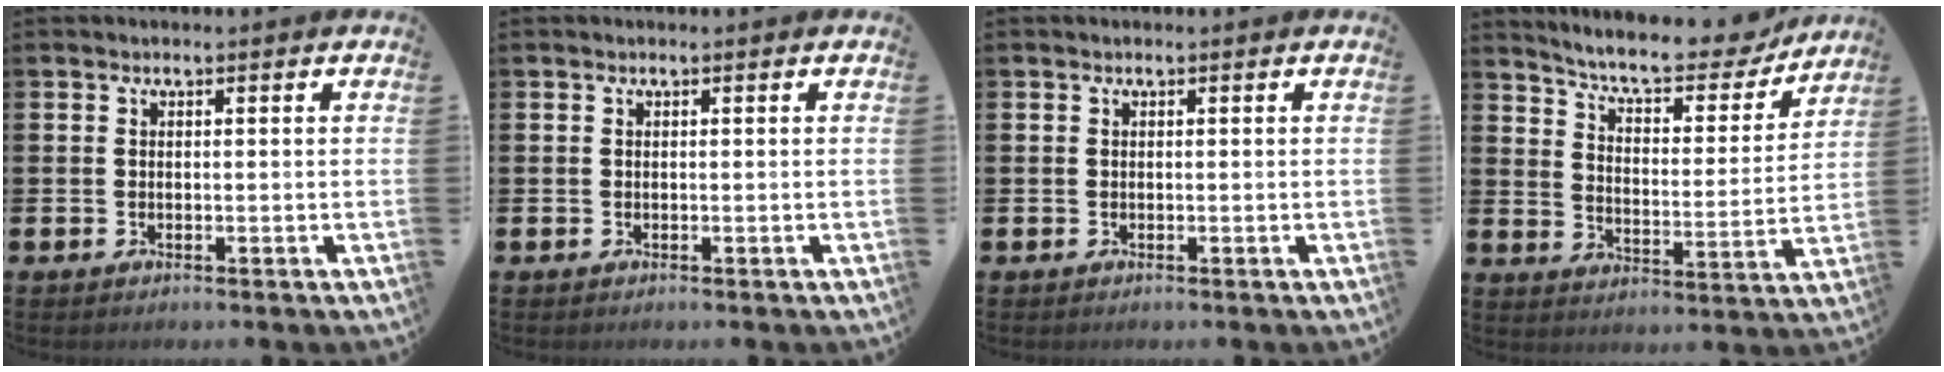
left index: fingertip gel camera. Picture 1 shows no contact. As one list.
[{"total": 0.0}, {"total": 0.0}, {"total": 8.4, "force": [7.7, 1.7, 2.8], "torque": [-0.074, -0.056, 0.127]}]